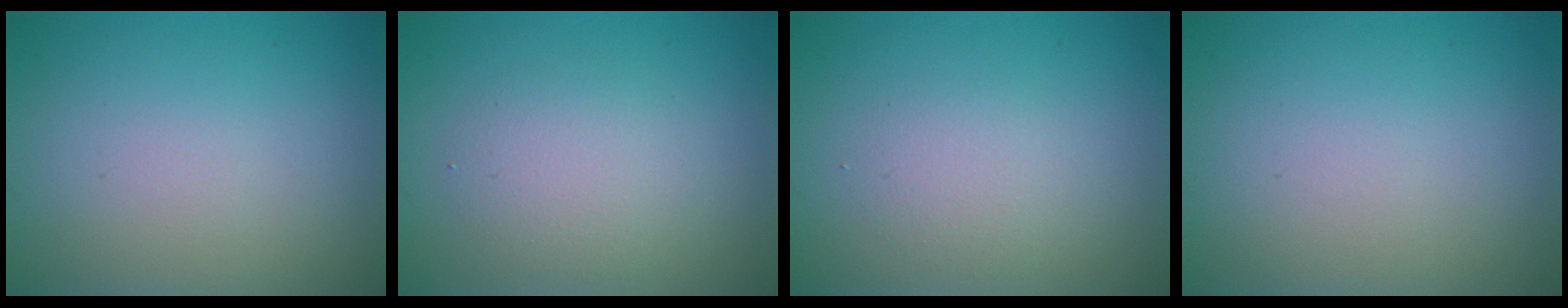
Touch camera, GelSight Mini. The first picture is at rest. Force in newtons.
{"total": 2.7, "press": 2.7, "slide": 0.2}
{"total": 1.9, "press": 1.9, "slide": 0.0}
{"total": 0.0}